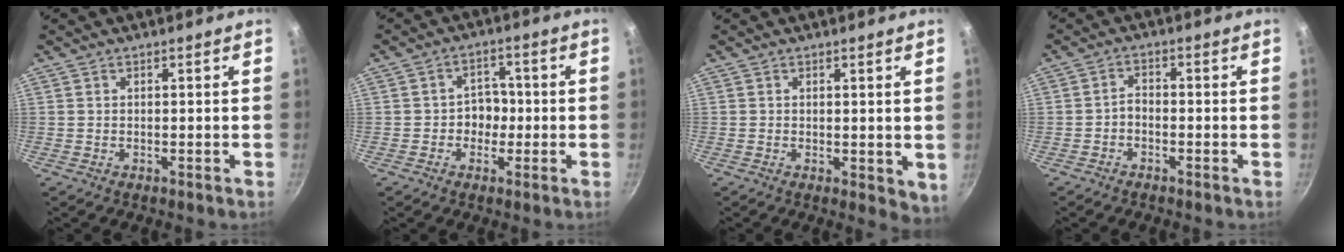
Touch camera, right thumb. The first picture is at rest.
{"total": 4.8, "force": [-0.8, 4.0, 2.6], "torque": [-0.005, 0.013, -0.022]}
{"total": 3.8, "force": [0.1, 1.6, 3.5], "torque": [-0.039, -0.013, 0.003]}
{"total": 2.3, "force": [-1.1, 1.4, 1.5], "torque": [-0.019, 0.015, -0.026]}